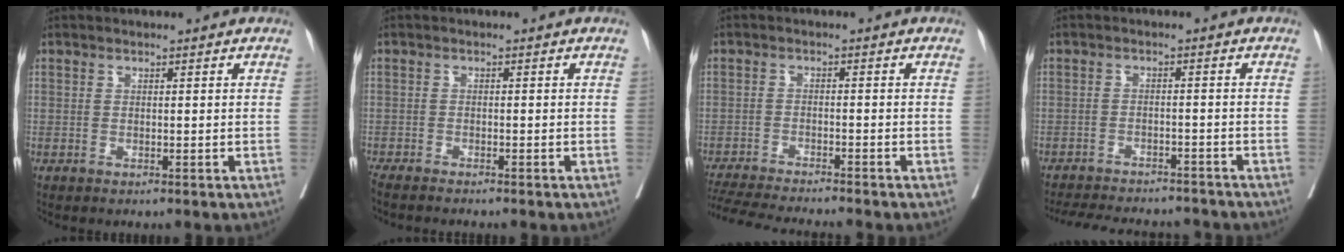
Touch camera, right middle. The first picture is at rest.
{"total": 5.3, "force": [-4.7, 0.3, 2.4], "torque": [-0.030, -0.011, -0.073]}
{"total": 11.1, "force": [-10.2, -0.5, 4.2], "torque": [-0.063, -0.016, -0.166]}
{"total": 14.7, "force": [-13.5, 3.5, 4.6], "torque": [-0.106, -0.004, -0.180]}